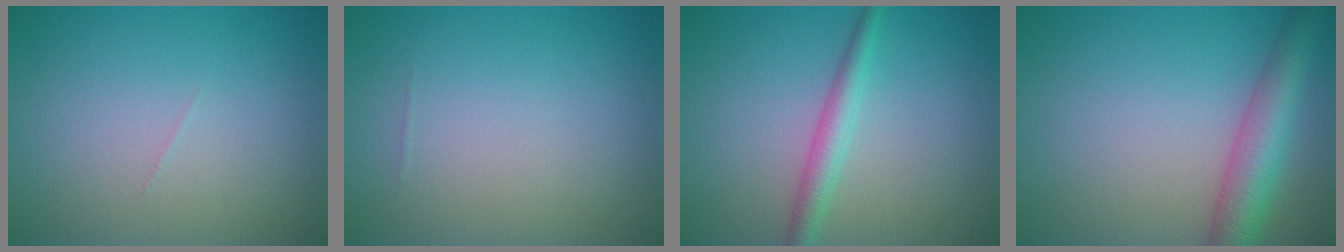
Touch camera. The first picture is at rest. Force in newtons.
{"total": 0.0}
{"total": 2.4, "press": 2.4, "slide": 0.0}
{"total": 5.3, "press": 5.3, "slide": 0.2}